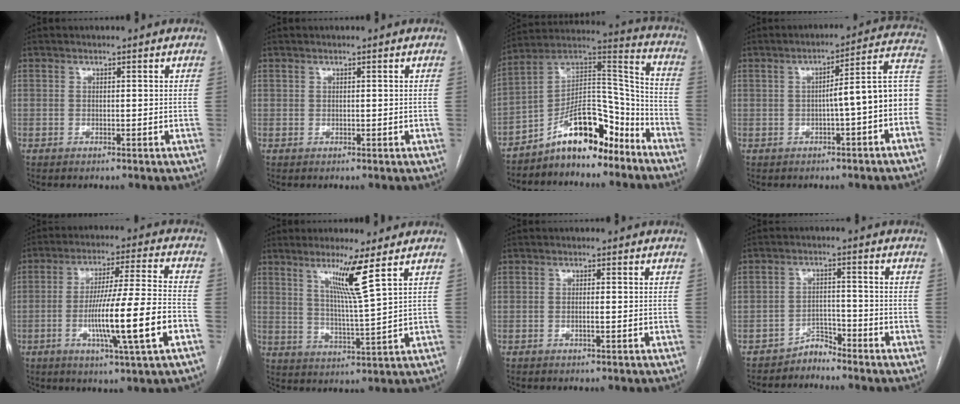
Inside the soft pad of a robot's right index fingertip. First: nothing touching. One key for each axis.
{"total": 0.0}
{"total": 14.0, "fx": -9.8, "fy": 4.8, "fz": 8.8, "tx": -0.146, "ty": 0.045, "tz": -0.167}
{"total": 10.5, "fx": -1.6, "fy": 0.6, "fz": 10.4, "tx": -0.130, "ty": 0.037, "tz": -0.026}
{"total": 15.5, "fx": -4.6, "fy": -0.5, "fz": 14.8, "tx": -0.261, "ty": -0.007, "tz": -0.078}
{"total": 7.9, "fx": 4.4, "fy": -1.5, "fz": 6.4, "tx": -0.116, "ty": -0.018, "tz": 0.080}
{"total": 1.0, "fx": -0.3, "fy": 0.0, "fz": 1.0, "tx": -0.021, "ty": -0.001, "tz": -0.005}
{"total": 2.8, "fx": -2.6, "fy": 0.7, "fz": -0.6, "tx": 0.021, "ty": 0.000, "tz": -0.045}